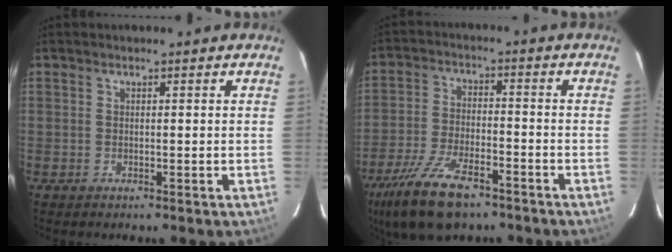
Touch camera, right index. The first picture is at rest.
{"total": 14.9, "force": [-10.4, 5.8, 9.1], "torque": [-0.205, -0.029, -0.189]}